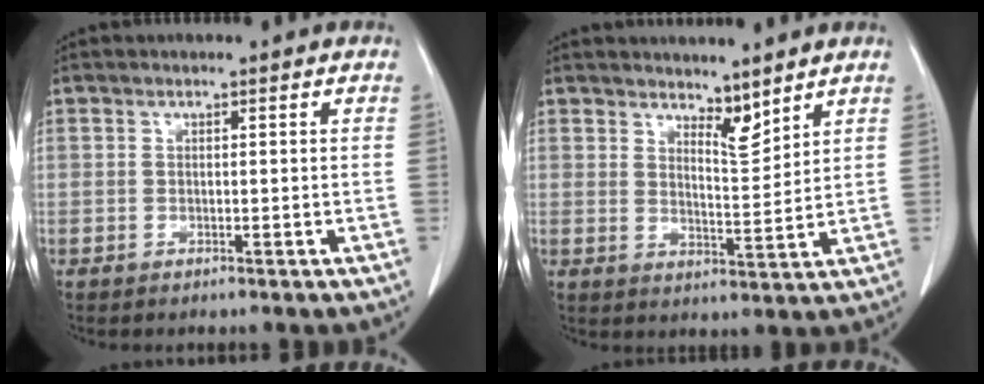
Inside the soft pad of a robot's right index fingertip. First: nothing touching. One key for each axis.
{"total": 4.3, "fx": 3.7, "fy": 1.1, "fz": 2.0, "tx": -0.034, "ty": -0.012, "tz": 0.067}